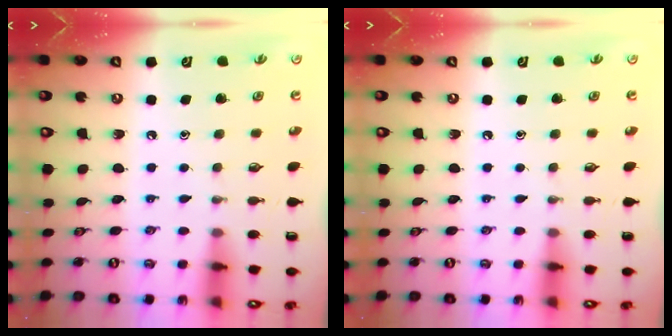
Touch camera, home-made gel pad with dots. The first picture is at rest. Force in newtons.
{"total": 0.0}